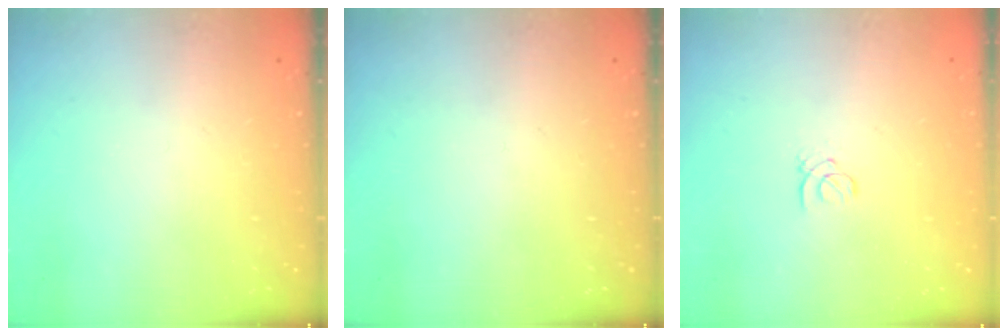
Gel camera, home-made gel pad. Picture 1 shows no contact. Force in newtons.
{"total": 0.0}
{"total": 1.0, "press": 1.0, "slide": 0.1}